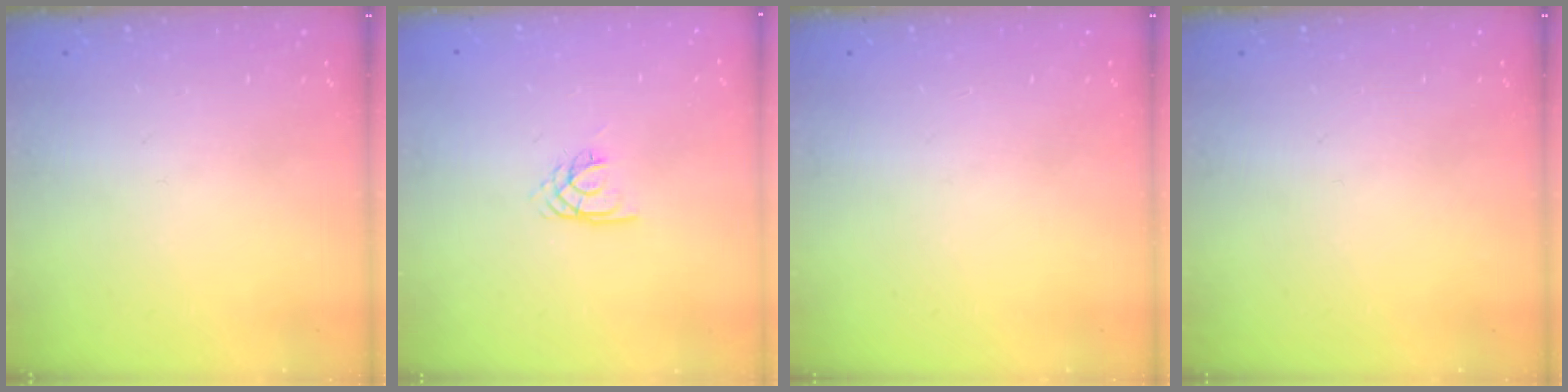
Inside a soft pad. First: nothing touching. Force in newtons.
{"total": 2.1, "press": 2.1, "slide": 0.4}
{"total": 0.0}
{"total": 0.0}